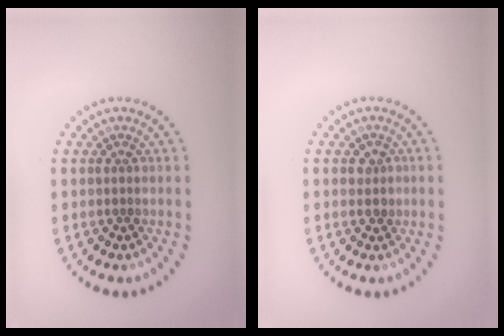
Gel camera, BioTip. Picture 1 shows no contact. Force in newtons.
{"total": 1.3, "press": 1.3, "slide": 0.4}